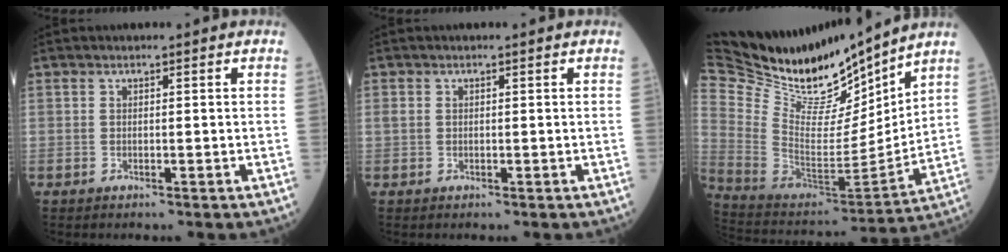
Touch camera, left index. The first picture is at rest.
{"total": 0.6, "force": [0.0, 0.5, 0.3], "torque": [-0.009, 0.005, 0.001]}
{"total": 23.8, "force": [21.1, 5.4, 9.4], "torque": [-0.193, -0.031, 0.367]}